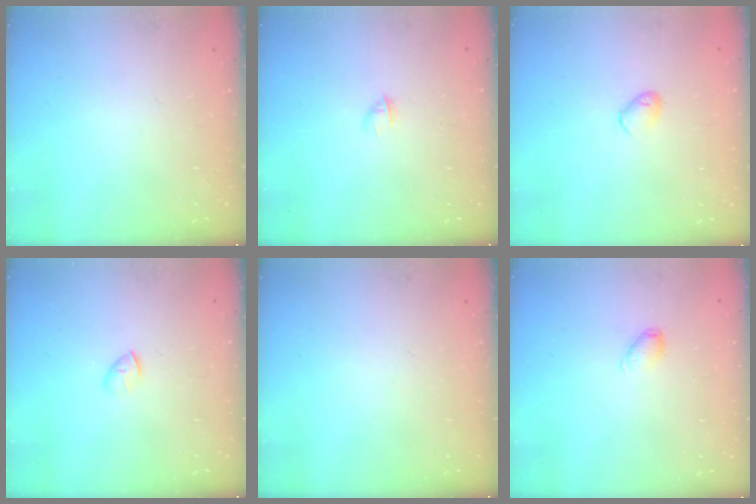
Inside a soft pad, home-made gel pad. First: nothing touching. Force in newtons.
{"total": 2.8, "press": 2.7, "slide": 0.8}
{"total": 4.6, "press": 4.5, "slide": 1.1}
{"total": 1.7, "press": 1.6, "slide": 0.6}
{"total": 0.0}
{"total": 5.7, "press": 5.7, "slide": 0.6}